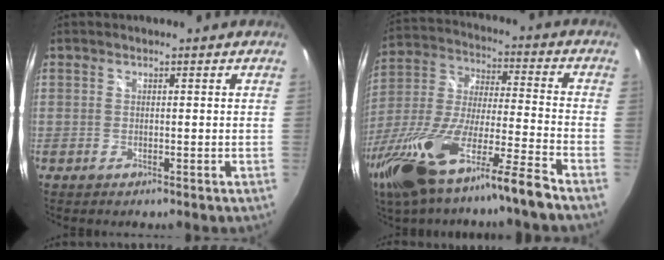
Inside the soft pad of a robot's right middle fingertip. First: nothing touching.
{"total": 21.6, "force": [-14.8, 1.5, 15.7], "torque": [-0.313, -0.047, -0.270]}